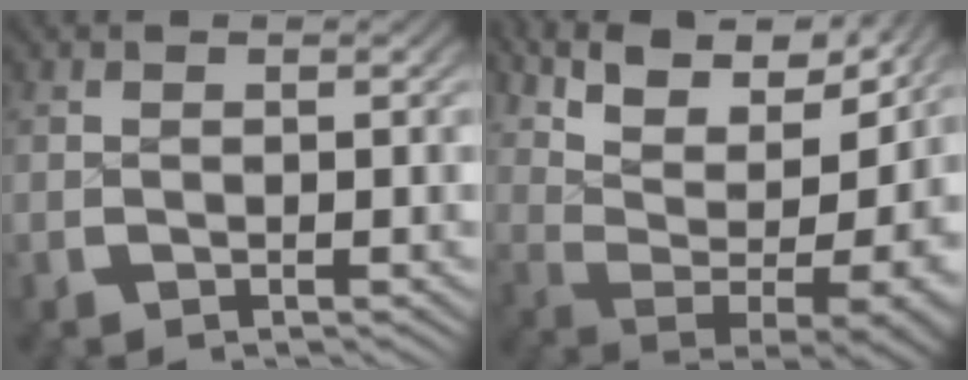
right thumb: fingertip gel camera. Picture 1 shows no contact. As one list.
[{"total": 16.0, "force": [4.2, 9.3, 12.3], "torque": [-0.229, -0.029, 0.078]}]